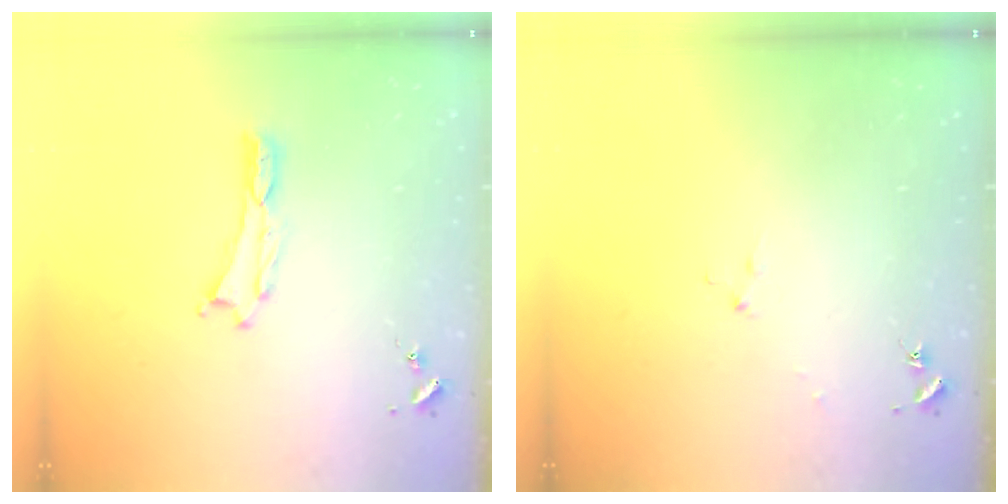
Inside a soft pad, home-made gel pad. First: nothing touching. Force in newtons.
{"total": 2.5, "press": 2.5, "slide": 0.3}